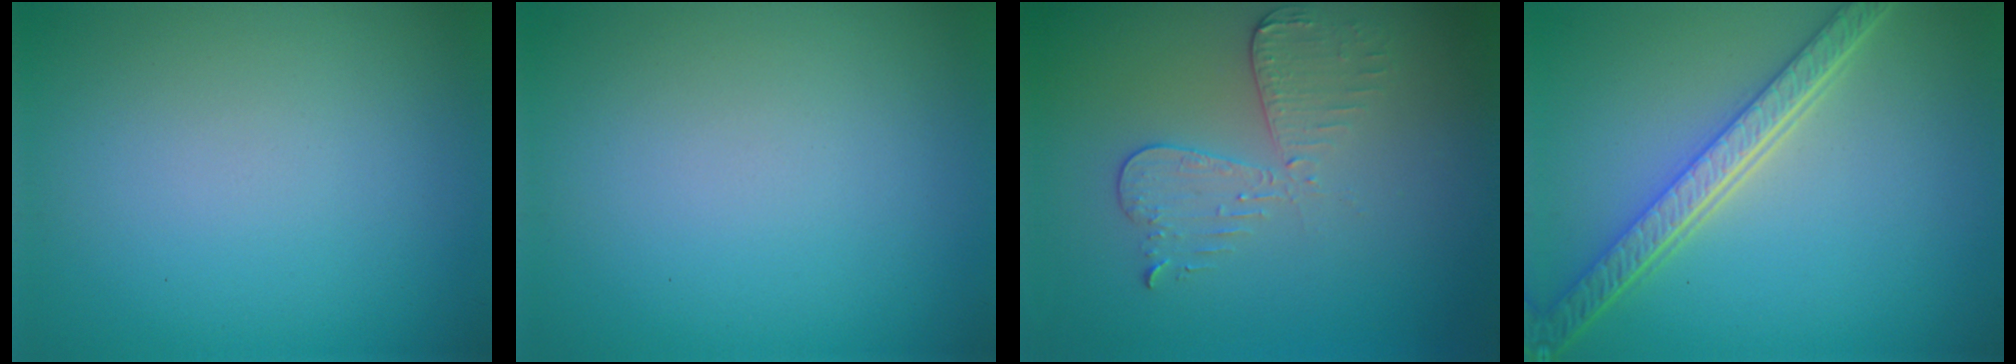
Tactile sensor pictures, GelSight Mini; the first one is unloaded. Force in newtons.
{"total": 0.0}
{"total": 3.0, "press": 2.7, "slide": 1.2}
{"total": 5.3, "press": 4.1, "slide": 3.3}